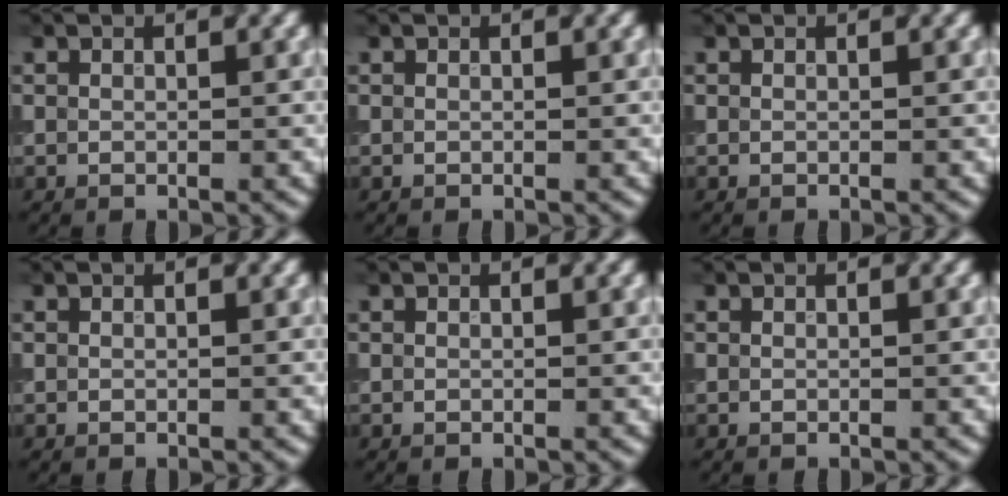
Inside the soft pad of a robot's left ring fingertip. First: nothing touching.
{"total": 0.0}
{"total": 0.0}
{"total": 0.0}
{"total": 0.0}
{"total": 0.0}